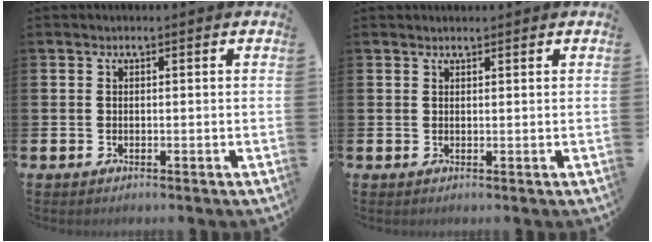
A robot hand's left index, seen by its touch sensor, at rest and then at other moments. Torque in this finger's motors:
{"motor_torque": [-0.15, -0.05, -0.55, -0.03]}